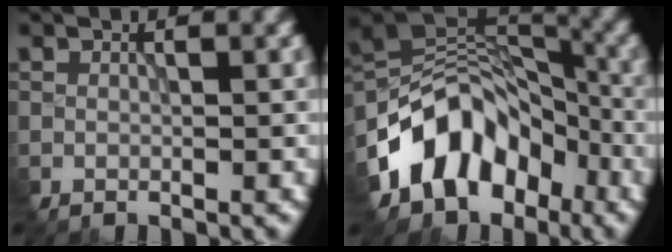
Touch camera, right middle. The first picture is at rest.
{"total": 9.4, "force": [-5.5, 6.4, 4.3], "torque": [-0.070, 0.014, -0.108]}